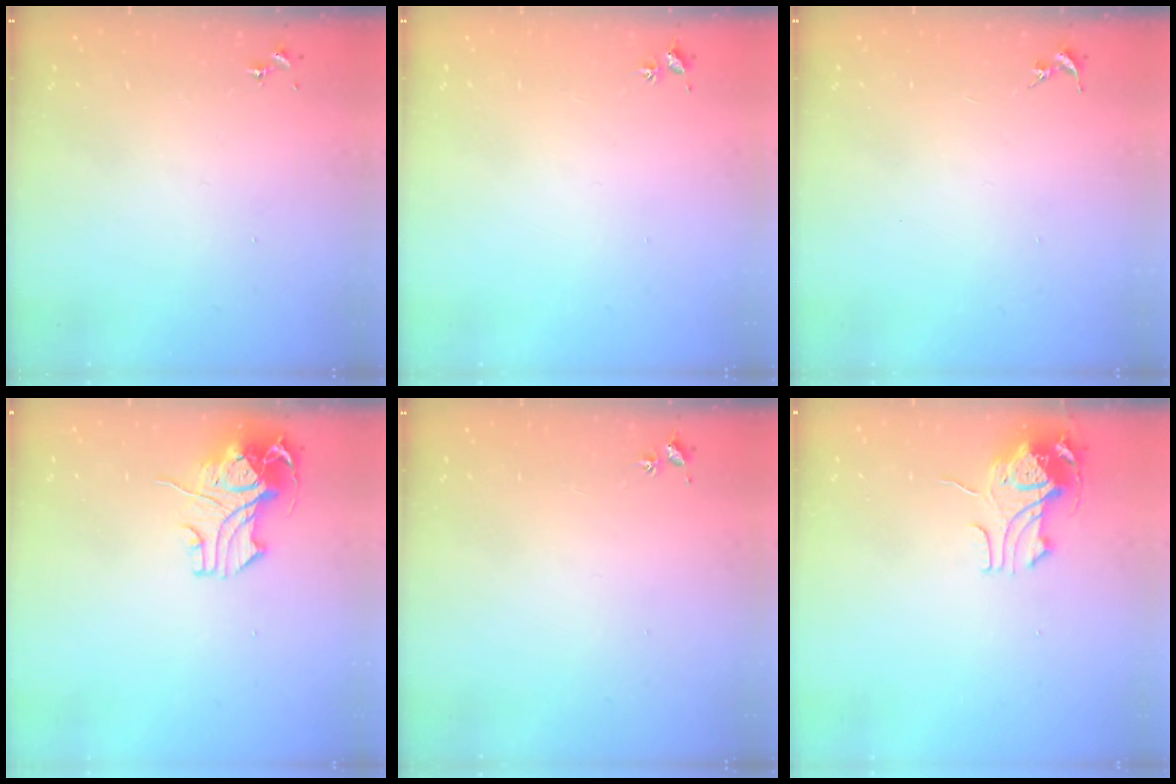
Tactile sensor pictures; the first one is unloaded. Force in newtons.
{"total": 2.0, "press": 2.0, "slide": 0.3}
{"total": 0.0}
{"total": 10.7, "press": 10.6, "slide": 1.8}
{"total": 2.0, "press": 2.0, "slide": 0.3}
{"total": 10.6, "press": 10.6, "slide": 0.9}